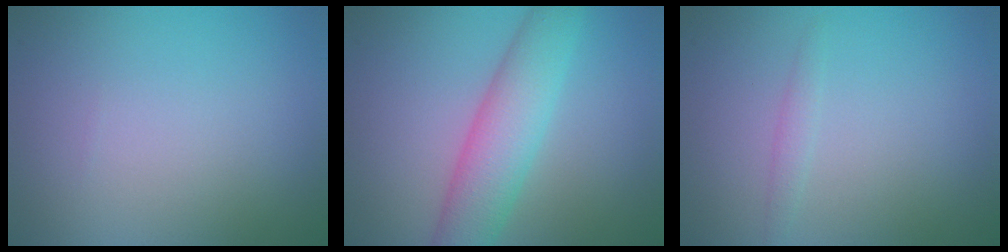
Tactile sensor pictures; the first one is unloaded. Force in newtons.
{"total": 6.0, "press": 6.0, "slide": 0.2}
{"total": 0.9, "press": 0.9, "slide": 0.1}